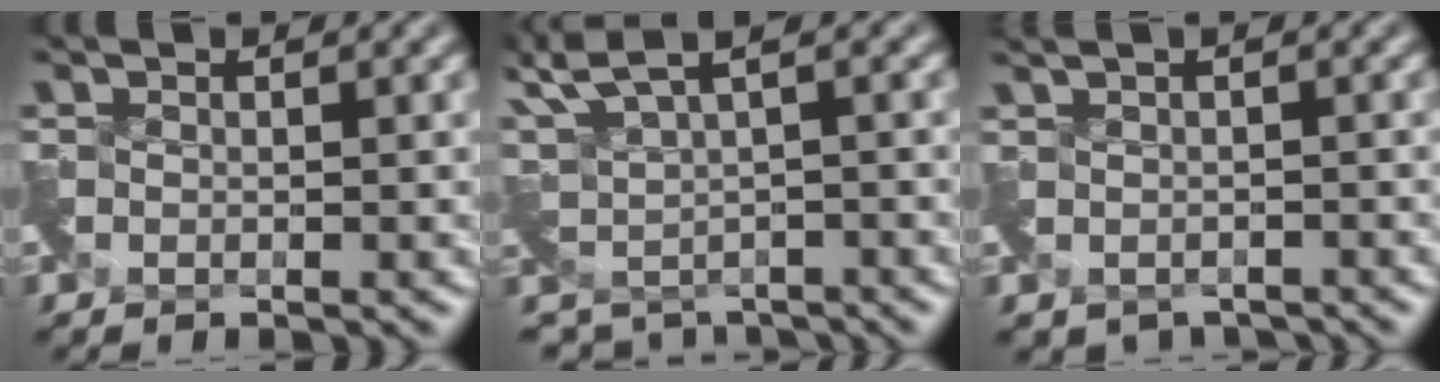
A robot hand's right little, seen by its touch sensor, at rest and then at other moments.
{"total": 4.3, "force": [2.3, 2.1, 2.9], "torque": [-0.074, -0.022, 0.057]}
{"total": 3.2, "force": [-1.2, 2.0, 2.2], "torque": [-0.044, -0.024, -0.017]}